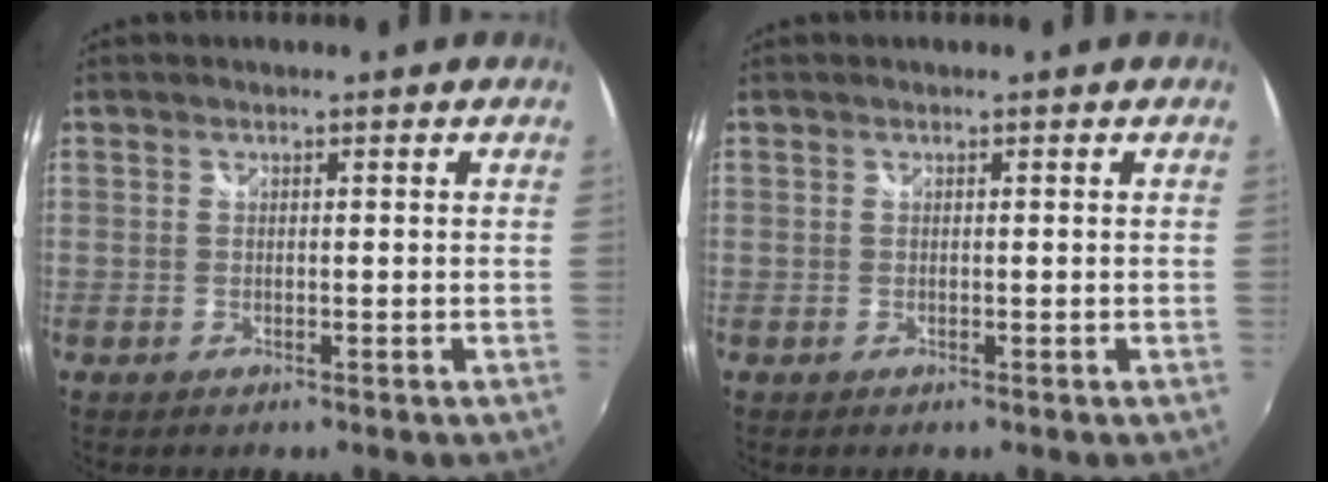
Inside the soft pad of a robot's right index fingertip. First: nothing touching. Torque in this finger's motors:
{"motor_torque": [-0.10, 0.10, -0.01, 0.01]}